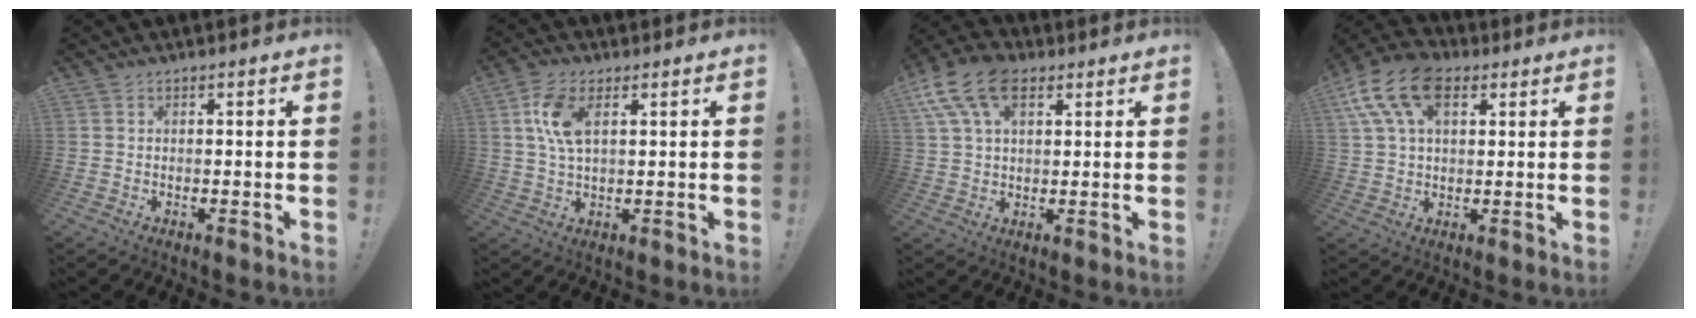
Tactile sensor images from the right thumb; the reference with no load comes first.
{"total": 8.9, "force": [2.9, 4.1, 7.3], "torque": [-0.162, 0.000, 0.052]}
{"total": 13.4, "force": [6.2, 7.9, 8.8], "torque": [-0.167, -0.015, 0.116]}
{"total": 15.0, "force": [6.4, 9.0, 10.2], "torque": [-0.193, -0.012, 0.120]}